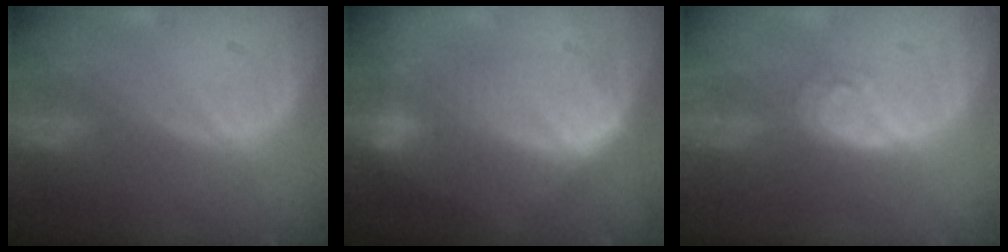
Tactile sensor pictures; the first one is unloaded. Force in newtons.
{"total": 7.3, "press": 7.3, "slide": 0.2}
{"total": 4.5, "press": 3.9, "slide": 2.2}